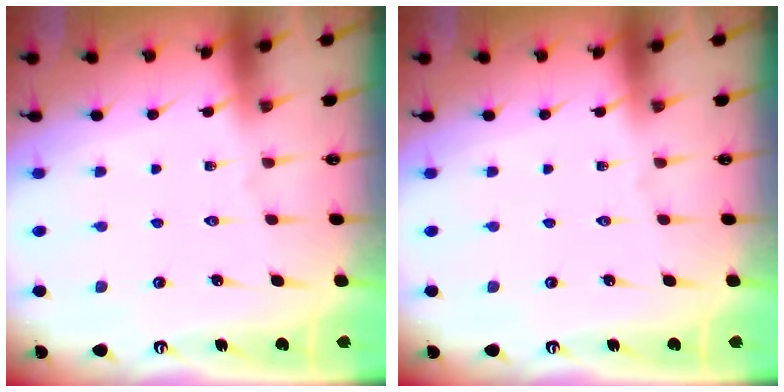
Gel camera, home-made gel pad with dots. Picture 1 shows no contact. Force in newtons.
{"total": 0.0}